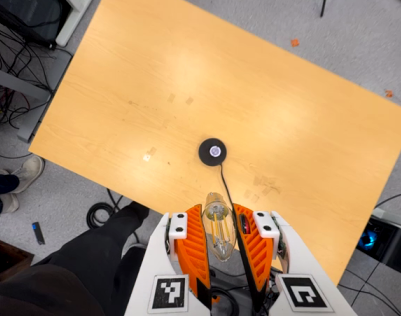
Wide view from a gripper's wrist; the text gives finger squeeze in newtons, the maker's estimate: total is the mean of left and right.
{"total": 12.4, "left": 12.7, "right": 12.0}